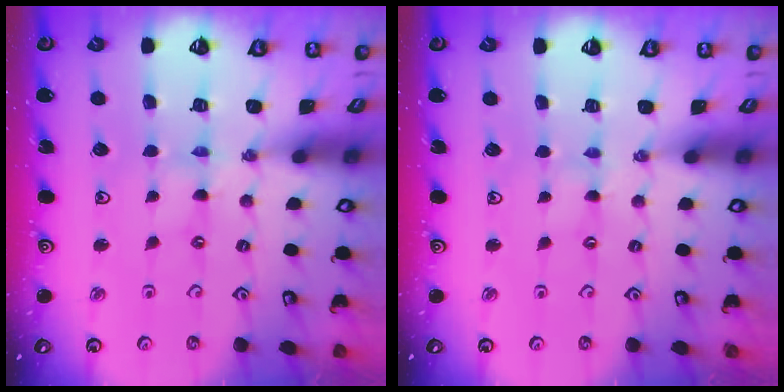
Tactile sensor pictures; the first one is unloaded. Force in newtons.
{"total": 0.8, "press": 0.8, "slide": 0.2}